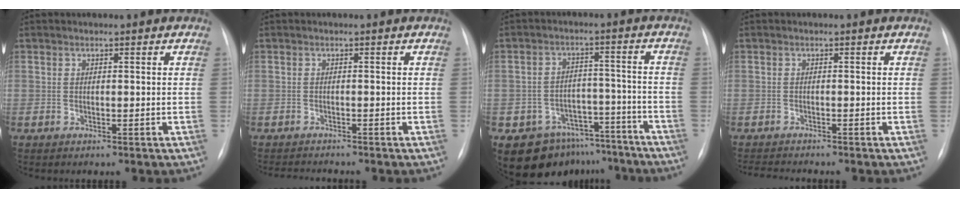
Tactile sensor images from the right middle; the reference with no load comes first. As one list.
[{"total": 2.6, "force": [-2.6, -0.1, 0.4], "torque": [-0.006, -0.011, -0.040]}, {"total": 11.1, "force": [-8.3, 7.0, 2.4], "torque": [-0.023, 0.045, -0.111]}, {"total": 3.1, "force": [-3.0, -0.2, 0.7], "torque": [-0.011, -0.012, -0.048]}]